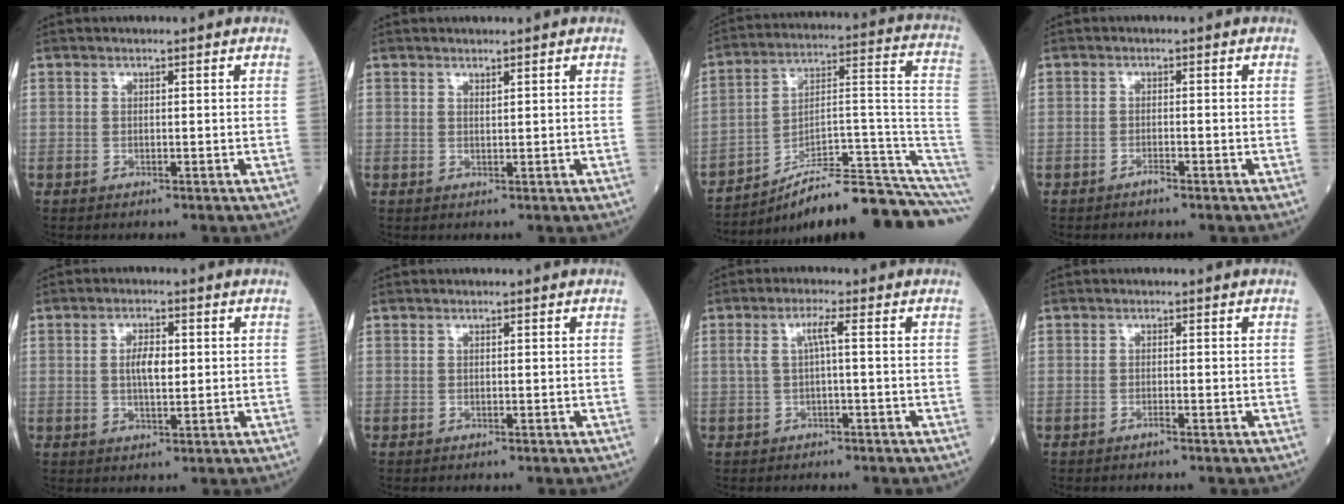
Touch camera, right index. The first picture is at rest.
{"total": 0.5, "force": [0.5, -0.1, 0.2], "torque": [-0.008, -0.006, 0.009]}
{"total": 19.0, "force": [-15.0, 0.4, 11.6], "torque": [-0.104, 0.065, -0.225]}
{"total": 1.1, "force": [-0.9, 0.1, 0.6], "torque": [-0.014, 0.001, -0.016]}
{"total": 4.1, "force": [0.4, 1.5, 3.8], "torque": [-0.071, 0.005, 0.009]}
{"total": 0.0}
{"total": 2.8, "force": [0.3, 0.0, 2.8], "torque": [-0.057, 0.011, 0.008]}
{"total": 0.7, "force": [-0.5, -0.1, 0.5], "torque": [-0.010, 0.000, -0.008]}